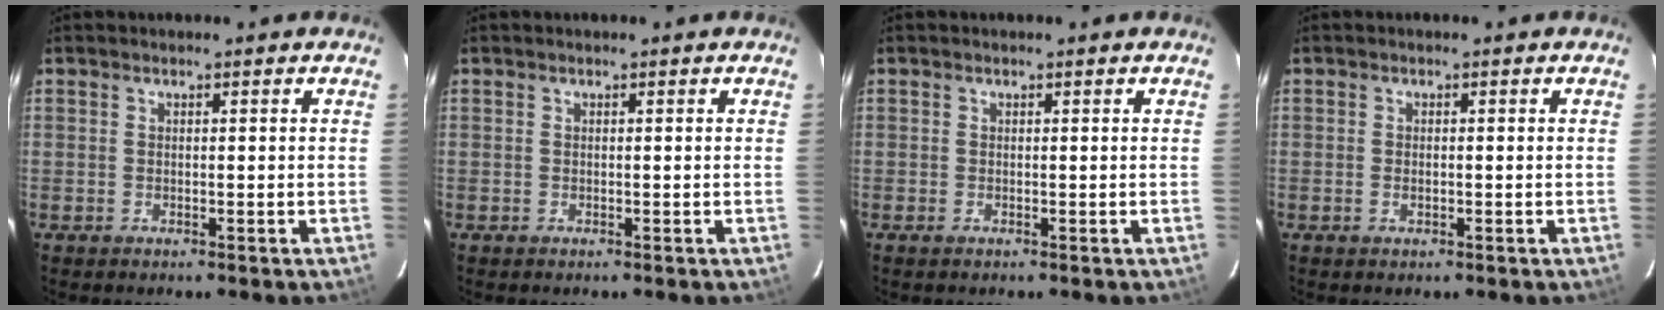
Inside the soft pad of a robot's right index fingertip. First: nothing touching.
{"total": 0.0}
{"total": 0.0}
{"total": 1.1, "force": [-0.4, 0.7, 0.8], "torque": [-0.014, 0.001, -0.006]}